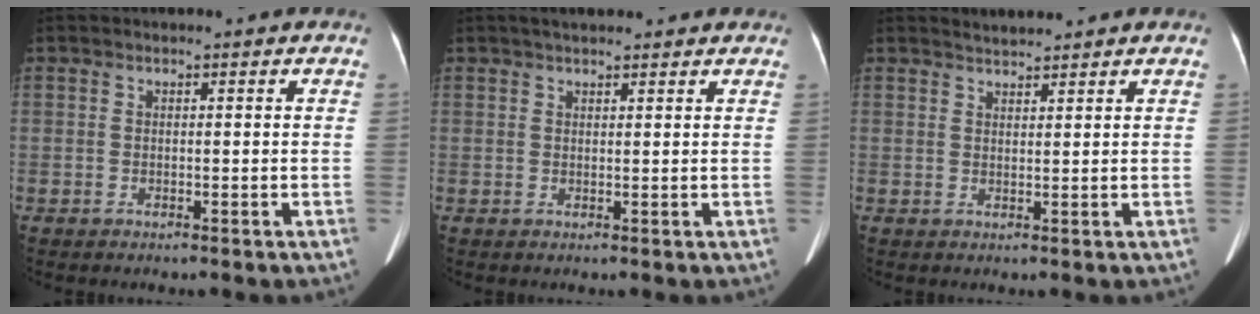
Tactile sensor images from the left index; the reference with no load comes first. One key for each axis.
{"total": 5.2, "fx": 4.3, "fy": 1.4, "fz": 2.5, "tx": -0.031, "ty": 0.033, "tz": 0.059}
{"total": 1.7, "fx": 1.7, "fy": 0.2, "fz": 0.1, "tx": -0.010, "ty": 0.010, "tz": 0.034}